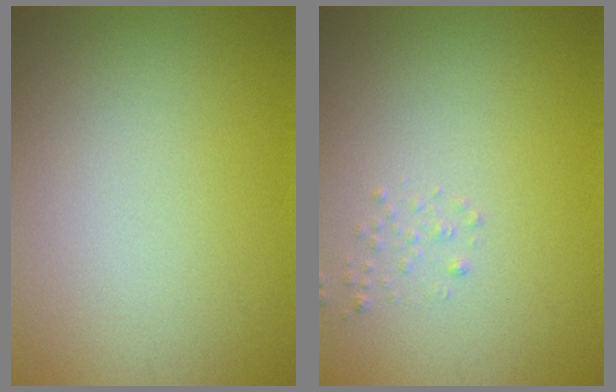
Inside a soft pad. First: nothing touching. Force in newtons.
{"total": 0.6, "press": 0.6, "slide": 0.0}